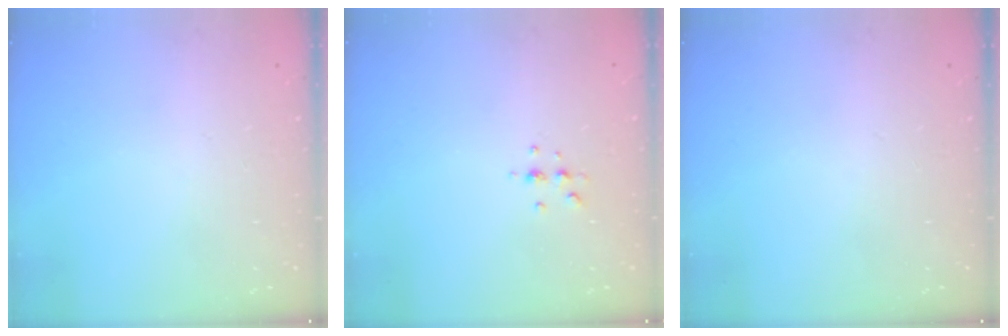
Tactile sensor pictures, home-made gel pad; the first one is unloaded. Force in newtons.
{"total": 4.4, "press": 4.3, "slide": 0.6}
{"total": 0.0}